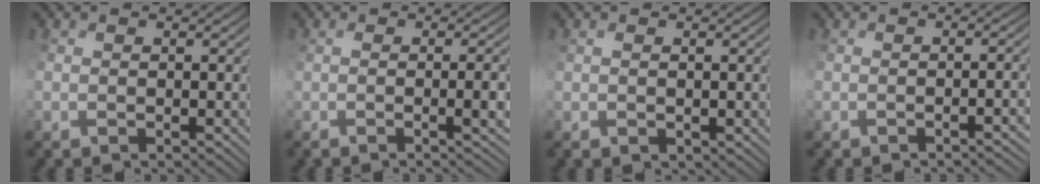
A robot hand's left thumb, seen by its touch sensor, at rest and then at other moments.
{"total": 4.0, "force": [-1.1, 0.2, 3.9], "torque": [-0.036, -0.001, -0.005]}
{"total": 0.8, "force": [-0.1, 0.5, 0.5], "torque": [-0.008, -0.003, 0.008]}
{"total": 3.4, "force": [-2.3, 0.6, 2.5], "torque": [-0.010, 0.003, -0.004]}